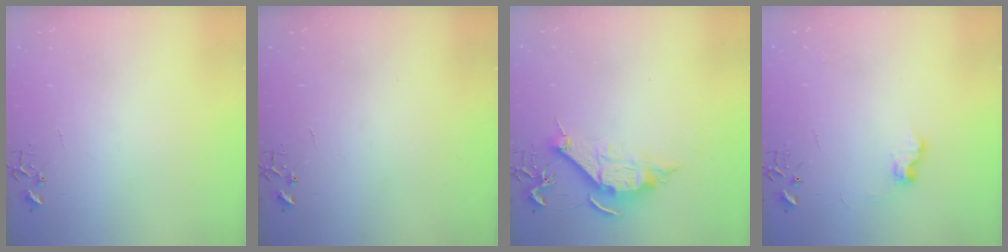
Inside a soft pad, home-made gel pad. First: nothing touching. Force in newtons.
{"total": 0.0}
{"total": 10.1, "press": 10.0, "slide": 0.8}
{"total": 7.6, "press": 7.5, "slide": 0.4}